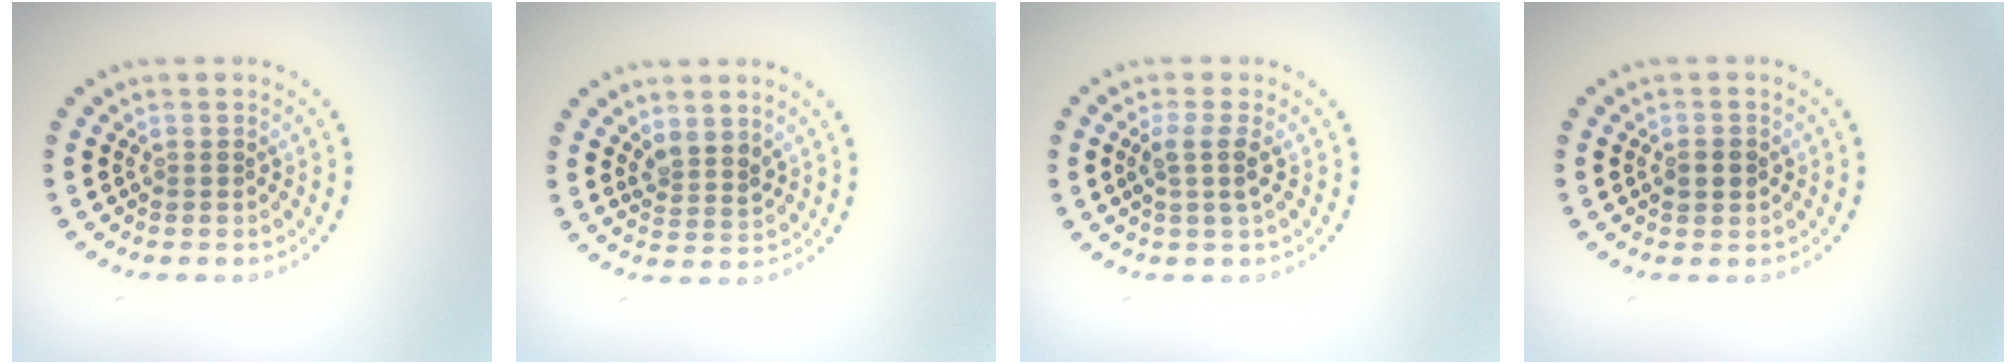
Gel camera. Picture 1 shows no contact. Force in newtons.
{"total": 2.0, "press": 1.7, "slide": 1.0}
{"total": 1.9, "press": 1.5, "slide": 1.1}
{"total": 1.8, "press": 1.8, "slide": 0.2}